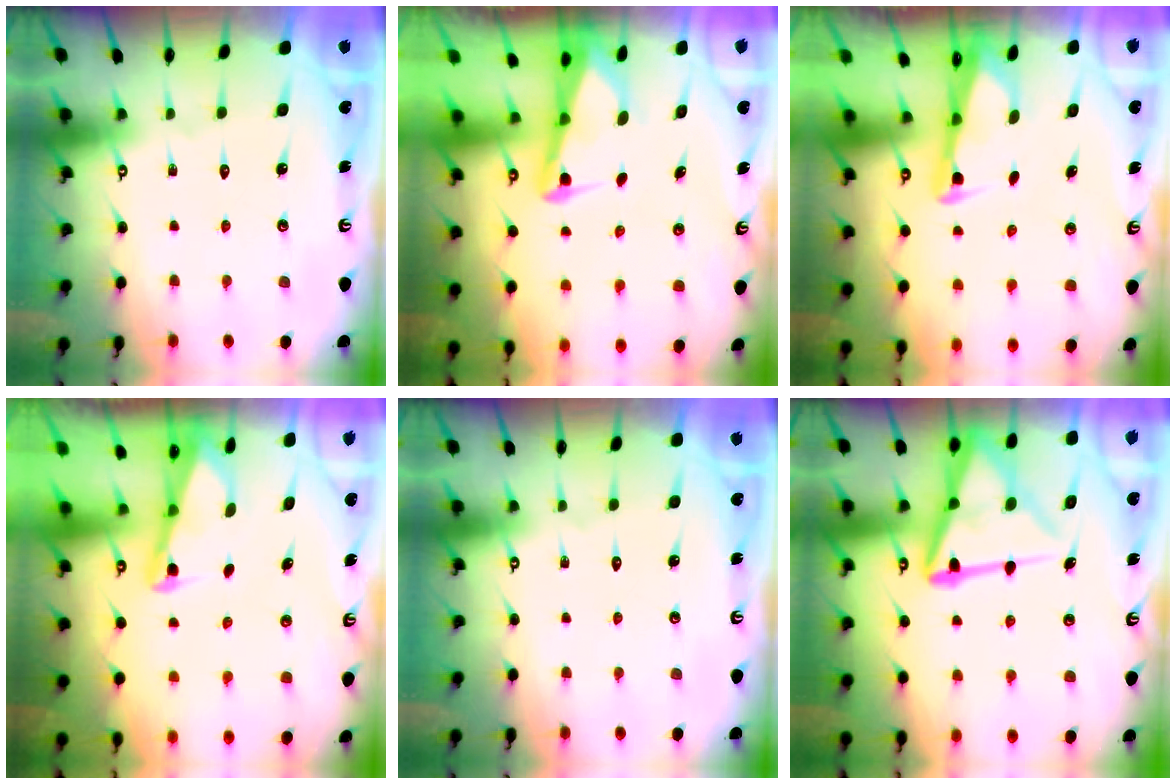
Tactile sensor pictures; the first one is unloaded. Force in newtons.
{"total": 2.6, "press": 2.6, "slide": 0.5}
{"total": 2.6, "press": 2.6, "slide": 0.2}
{"total": 2.1, "press": 2.1, "slide": 0.4}
{"total": 0.0}
{"total": 15.9, "press": 15.8, "slide": 1.7}